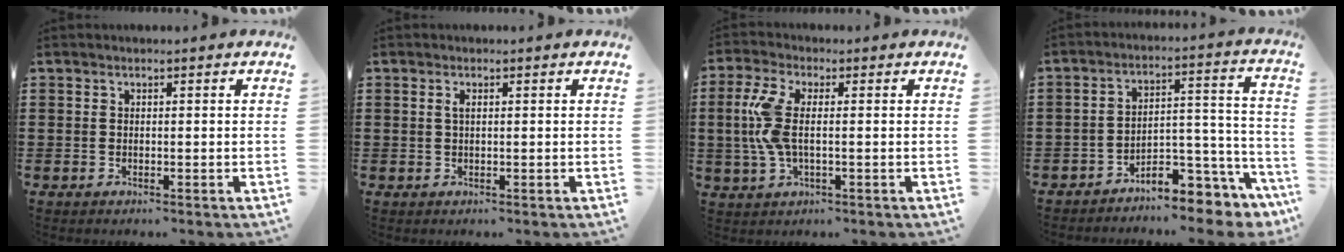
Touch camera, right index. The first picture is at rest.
{"total": 1.0, "force": [0.3, 0.4, 0.9], "torque": [-0.019, 0.003, 0.004]}
{"total": 7.0, "force": [0.1, 2.9, 6.4], "torque": [-0.161, -0.007, -0.009]}
{"total": 6.8, "force": [-5.9, 2.2, 2.5], "torque": [-0.039, 0.006, -0.113]}